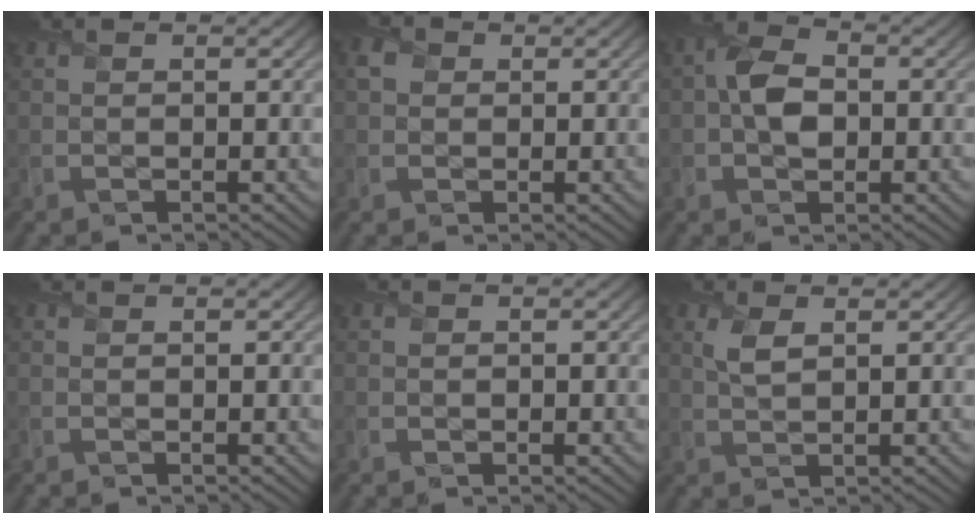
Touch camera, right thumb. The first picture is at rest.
{"total": 2.1, "force": [0.3, 1.9, 0.7], "torque": [-0.012, 0.000, -0.001]}
{"total": 5.0, "force": [-0.3, 3.5, 3.6], "torque": [-0.065, 0.004, -0.016]}
{"total": 0.0}
{"total": 1.0, "force": [-0.2, 0.9, 0.4], "torque": [-0.004, -0.007, -0.007]}
{"total": 2.7, "force": [1.1, 1.2, 2.1], "torque": [-0.054, 0.002, 0.022]}